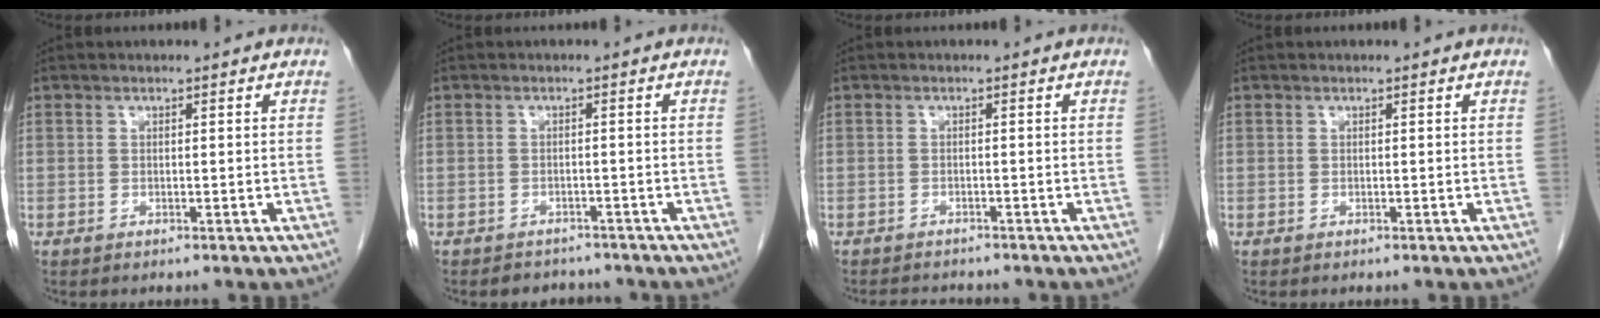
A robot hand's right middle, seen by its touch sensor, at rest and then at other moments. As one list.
[{"total": 3.6, "force": [-3.3, 1.6, 0.1], "torque": [-0.003, 0.003, -0.043]}, {"total": 3.6, "force": [-3.4, 1.0, 0.9], "torque": [-0.017, -0.008, -0.048]}, {"total": 0.0}]